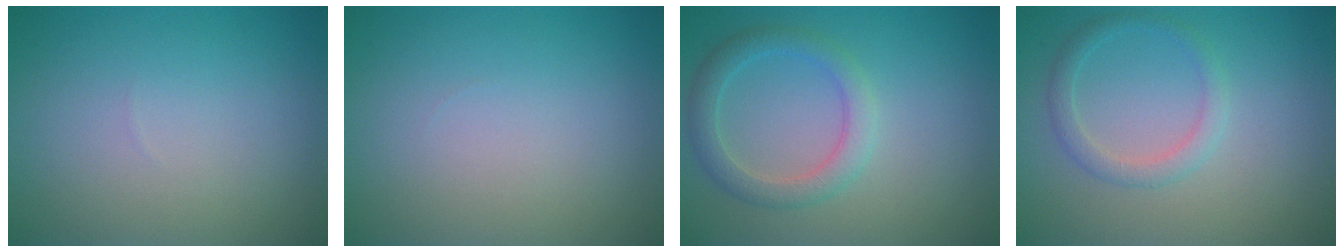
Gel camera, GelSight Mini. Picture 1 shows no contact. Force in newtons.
{"total": 0.0}
{"total": 2.9, "press": 2.9, "slide": 0.1}
{"total": 1.9, "press": 1.9, "slide": 0.2}